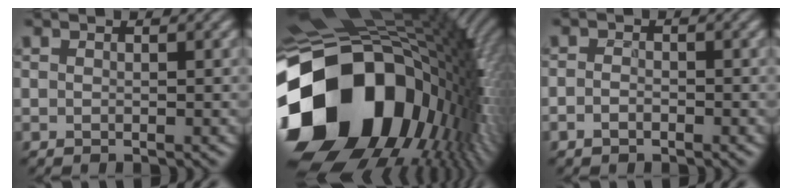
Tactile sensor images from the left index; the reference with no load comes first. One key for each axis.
{"total": 19.5, "fx": -3.1, "fy": 14.1, "fz": 13.1, "tx": -0.275, "ty": -0.023, "tz": -0.035}
{"total": 0.8, "fx": -0.8, "fy": 0.1, "fz": 0.0, "tx": -0.009, "ty": 0.002, "tz": -0.008}